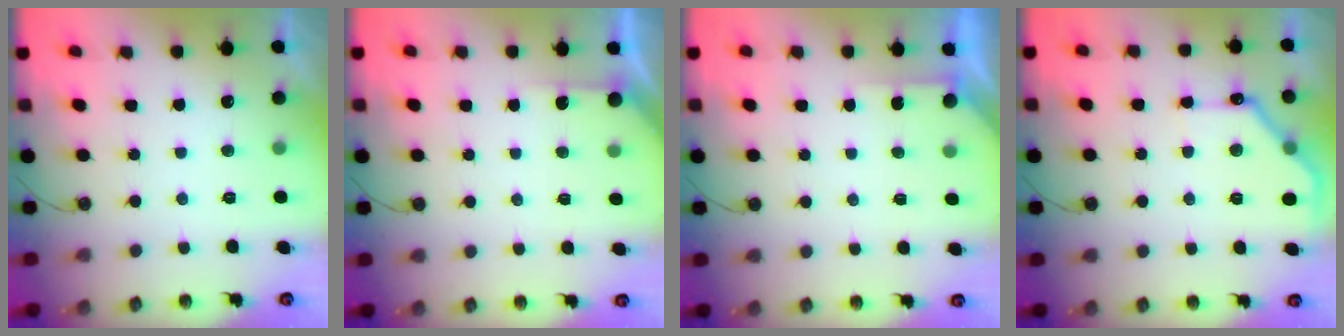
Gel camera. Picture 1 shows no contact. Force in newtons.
{"total": 2.7, "press": 2.7, "slide": 0.3}
{"total": 2.8, "press": 2.8, "slide": 0.2}
{"total": 12.6, "press": 12.6, "slide": 0.7}